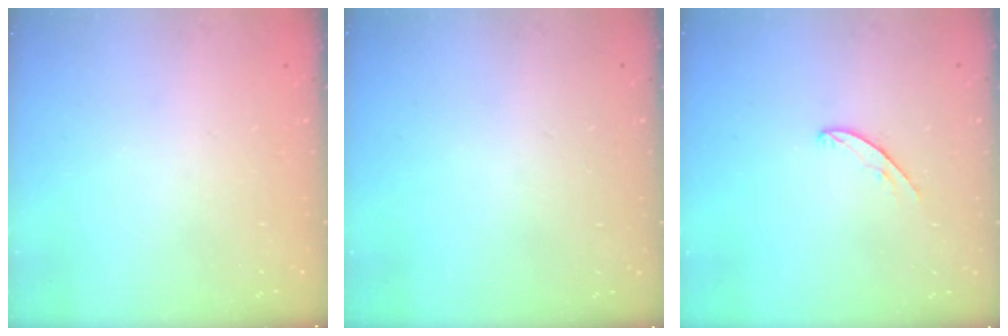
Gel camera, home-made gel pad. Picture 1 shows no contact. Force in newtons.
{"total": 0.0}
{"total": 4.2, "press": 4.2, "slide": 0.2}